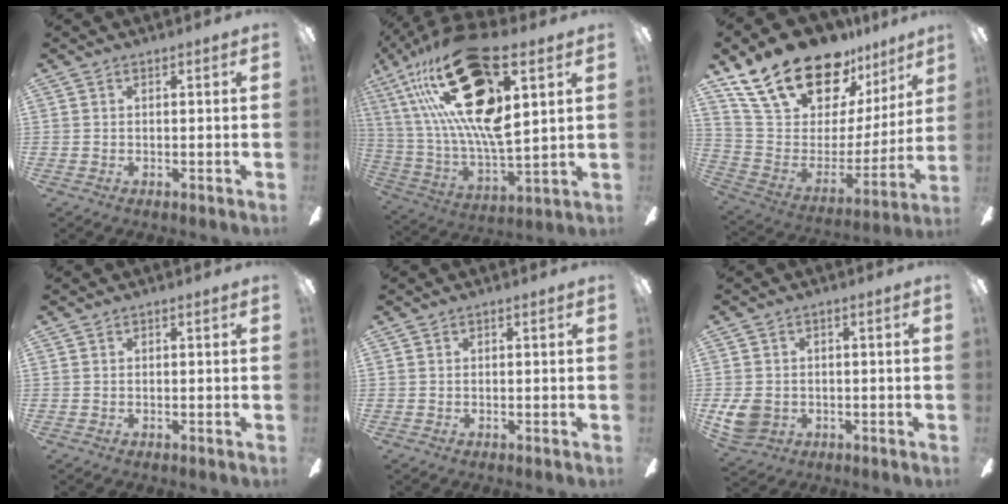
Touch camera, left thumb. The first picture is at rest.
{"total": 29.0, "force": [13.4, 10.2, 23.6], "torque": [-0.447, -0.066, 0.223]}
{"total": 23.0, "force": [17.7, 9.9, 10.8], "torque": [-0.192, -0.119, 0.326]}
{"total": 0.0}
{"total": 0.0}
{"total": 6.6, "force": [-1.2, 5.6, 3.2], "torque": [-0.075, 0.009, -0.020]}